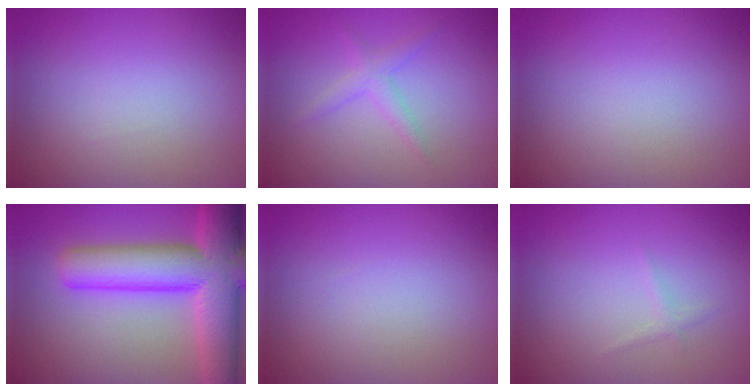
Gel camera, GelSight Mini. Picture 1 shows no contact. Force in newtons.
{"total": 1.0, "press": 1.0, "slide": 0.1}
{"total": 0.0}
{"total": 11.3, "press": 11.3, "slide": 0.7}
{"total": 0.0}
{"total": 0.6, "press": 0.6, "slide": 0.0}